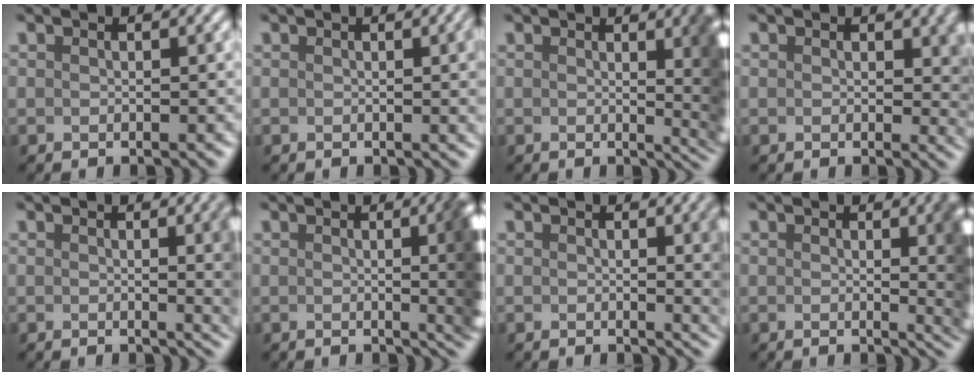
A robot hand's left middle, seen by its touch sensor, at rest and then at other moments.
{"total": 4.6, "force": [0.4, 1.8, 4.2], "torque": [-0.027, 0.008, 0.004]}
{"total": 7.5, "force": [0.9, 3.0, 6.8], "torque": [-0.034, 0.006, 0.007]}
{"total": 3.2, "force": [0.7, 2.0, 2.5], "torque": [-0.018, -0.007, 0.006]}
{"total": 7.7, "force": [0.7, 3.2, 7.0], "torque": [-0.032, 0.007, 0.007]}
{"total": 9.4, "force": [0.4, 3.5, 8.8], "torque": [-0.042, 0.016, -0.007]}
{"total": 5.9, "force": [0.8, 2.2, 5.4], "torque": [-0.033, 0.001, 0.012]}
{"total": 7.3, "force": [0.7, 2.7, 6.8], "torque": [-0.038, 0.006, 0.005]}